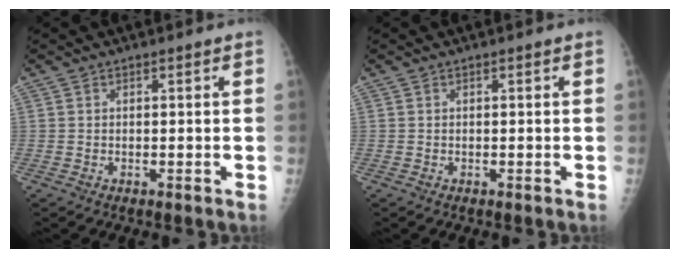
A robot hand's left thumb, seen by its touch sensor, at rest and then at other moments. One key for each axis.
{"total": 0.0}